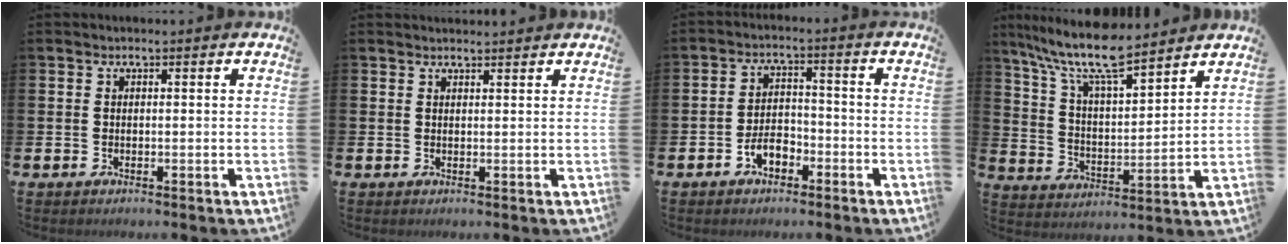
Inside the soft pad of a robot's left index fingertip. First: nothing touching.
{"total": 1.4, "force": [1.4, 0.1, 0.1], "torque": [0.006, -0.006, 0.023]}
{"total": 3.6, "force": [-2.2, 2.0, 2.0], "torque": [-0.044, 0.012, -0.044]}
{"total": 10.7, "force": [9.2, 1.5, 5.2], "torque": [-0.129, -0.045, 0.161]}